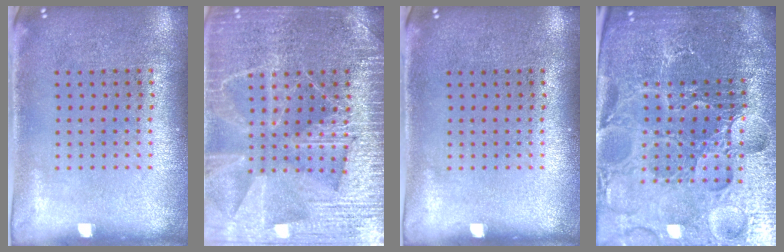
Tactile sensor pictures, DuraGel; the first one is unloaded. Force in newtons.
{"total": 6.6, "press": 6.5, "slide": 0.9}
{"total": 0.0}
{"total": 6.3, "press": 5.6, "slide": 2.8}